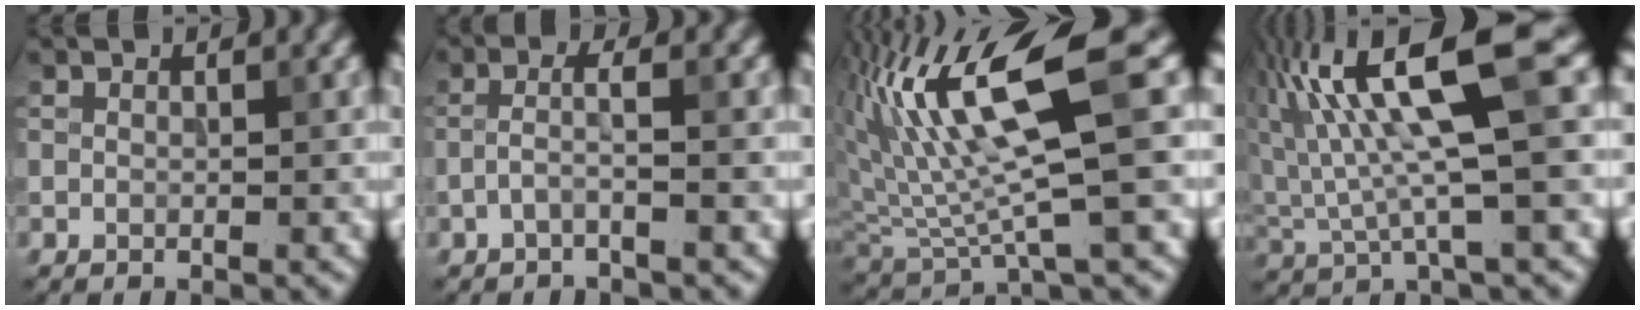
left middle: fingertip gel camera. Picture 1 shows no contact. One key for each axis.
{"total": 1.8, "fx": -0.8, "fy": 0.2, "fz": 1.7, "tx": -0.033, "ty": 0.009, "tz": -0.020}
{"total": 11.0, "fx": 3.0, "fy": 2.4, "fz": 10.3, "tx": -0.189, "ty": -0.001, "tz": 0.063}
{"total": 10.9, "fx": 3.0, "fy": 2.5, "fz": 10.2, "tx": -0.204, "ty": 0.012, "tz": 0.062}